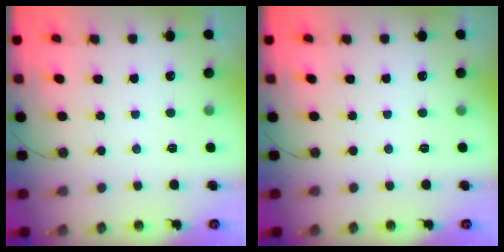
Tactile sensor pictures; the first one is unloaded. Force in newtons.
{"total": 0.0}